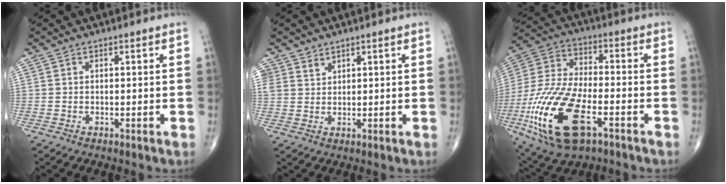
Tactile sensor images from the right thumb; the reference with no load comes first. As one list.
[{"total": 2.1, "force": [1.8, 1.2, 0.0], "torque": [0.017, -0.013, 0.029]}, {"total": 22.6, "force": [-8.6, 10.1, 18.3], "torque": [-0.407, 0.006, -0.153]}]